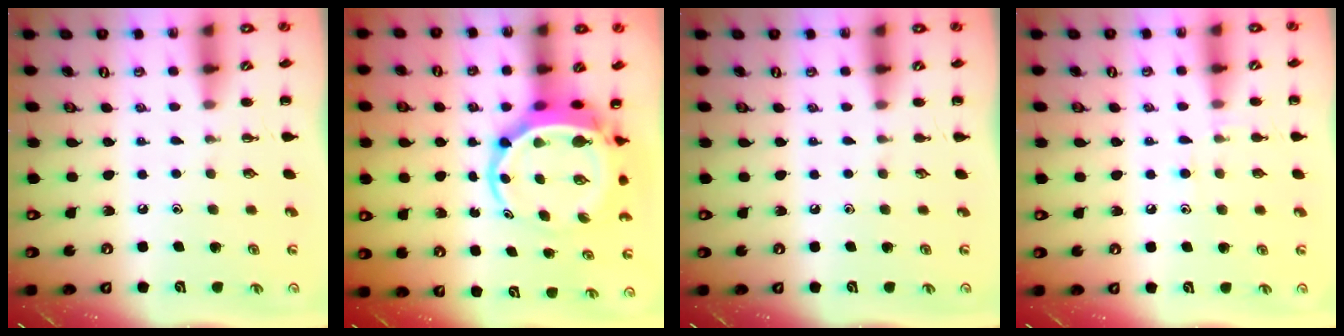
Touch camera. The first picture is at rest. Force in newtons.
{"total": 7.1, "press": 6.9, "slide": 1.6}
{"total": 0.0}
{"total": 7.4, "press": 7.2, "slide": 1.7}